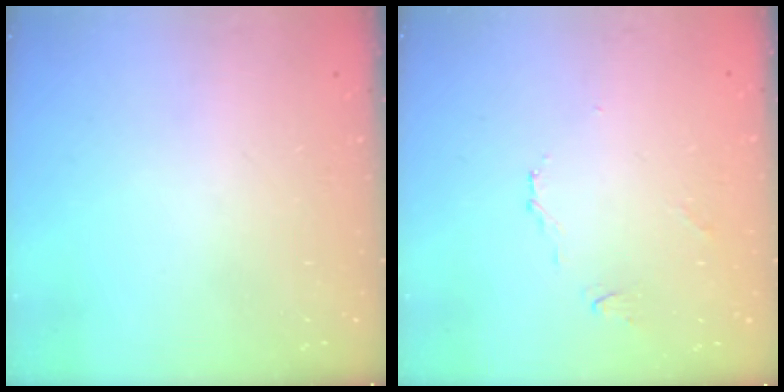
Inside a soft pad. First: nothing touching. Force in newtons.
{"total": 3.2, "press": 3.1, "slide": 0.6}